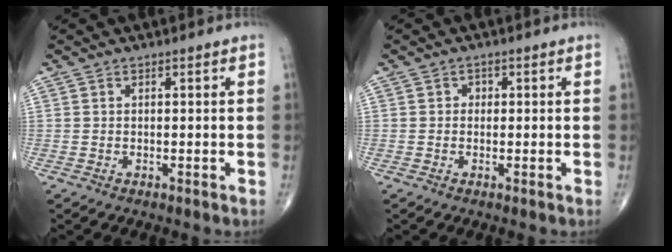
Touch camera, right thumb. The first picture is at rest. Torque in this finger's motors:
{"motor_torque": [-0.11, -0.16, 0.22, 0.07, 0.00]}